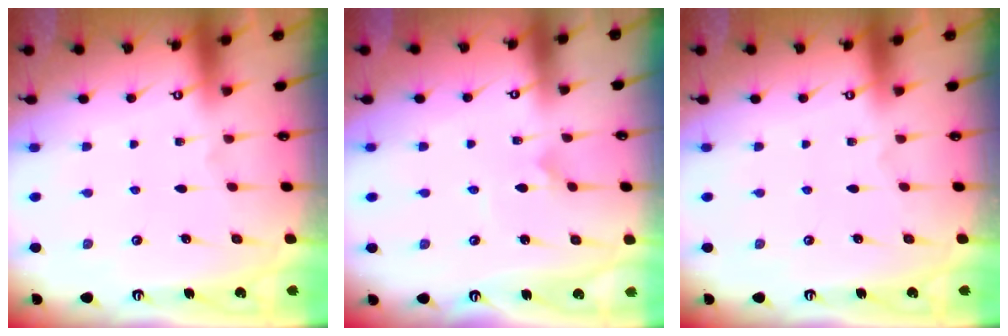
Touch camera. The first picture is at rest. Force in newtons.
{"total": 2.8, "press": 2.8, "slide": 0.2}
{"total": 0.0}